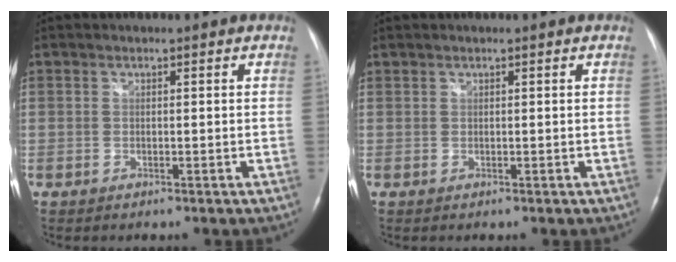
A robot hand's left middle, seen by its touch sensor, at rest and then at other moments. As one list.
[{"total": 0.0}]